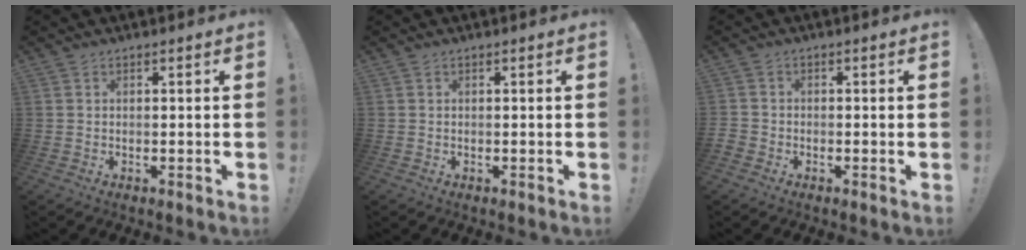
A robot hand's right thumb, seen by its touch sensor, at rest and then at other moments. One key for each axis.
{"total": 0.0}
{"total": 1.7, "fx": -1.2, "fy": 1.1, "fz": 0.7, "tx": -0.008, "ty": 0.006, "tz": -0.022}